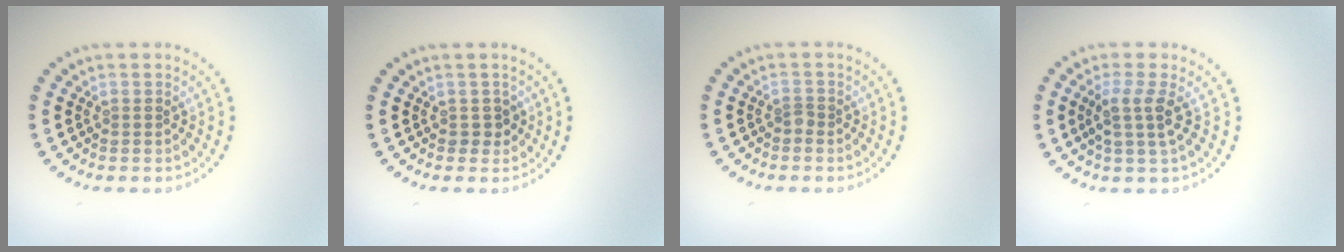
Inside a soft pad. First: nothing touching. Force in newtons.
{"total": 1.1, "press": 1.0, "slide": 0.5}
{"total": 0.8, "press": 0.6, "slide": 0.6}
{"total": 2.5, "press": 2.0, "slide": 1.5}